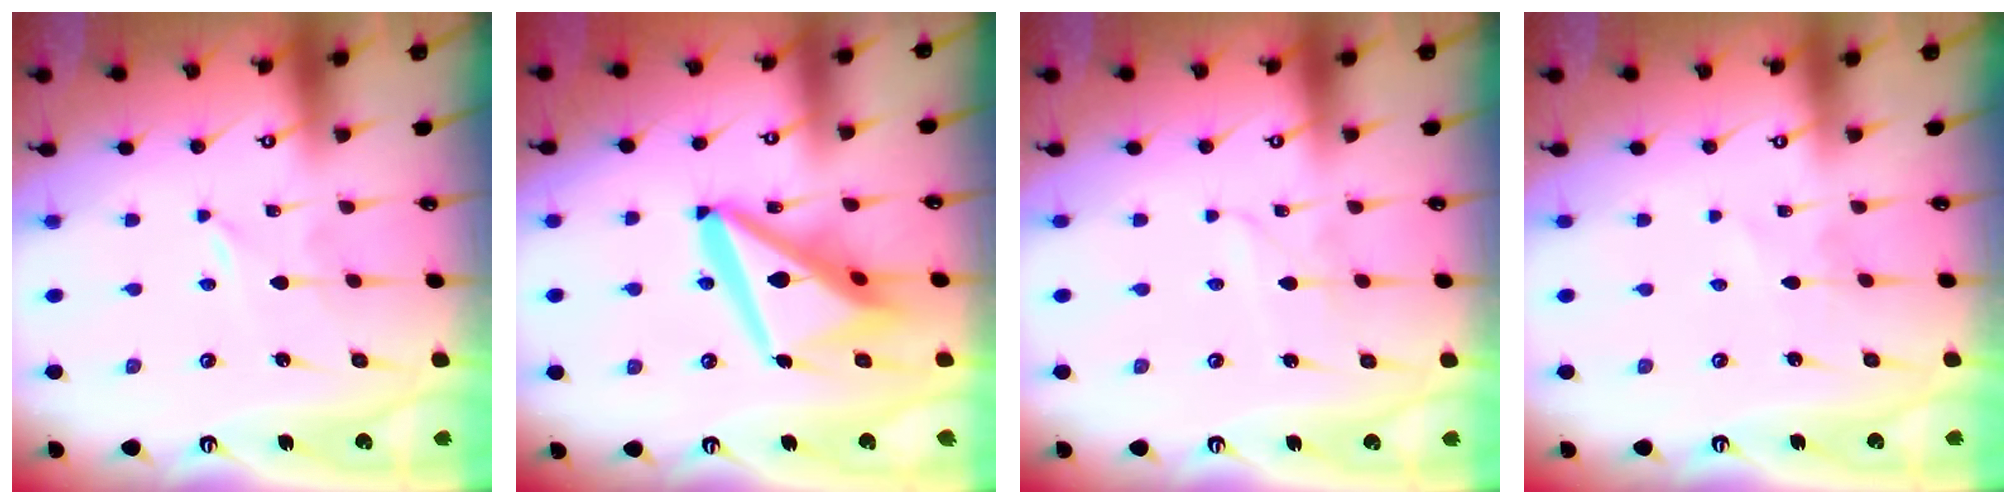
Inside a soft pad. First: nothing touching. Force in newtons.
{"total": 17.6, "press": 17.4, "slide": 2.1}
{"total": 2.7, "press": 2.7, "slide": 0.3}
{"total": 1.4, "press": 1.4, "slide": 0.1}